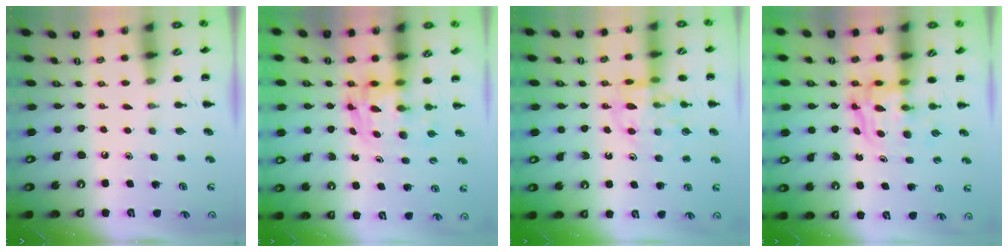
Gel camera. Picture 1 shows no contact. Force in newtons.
{"total": 3.5, "press": 3.5, "slide": 0.6}
{"total": 11.8, "press": 11.6, "slide": 1.7}
{"total": 3.5, "press": 3.5, "slide": 0.2}